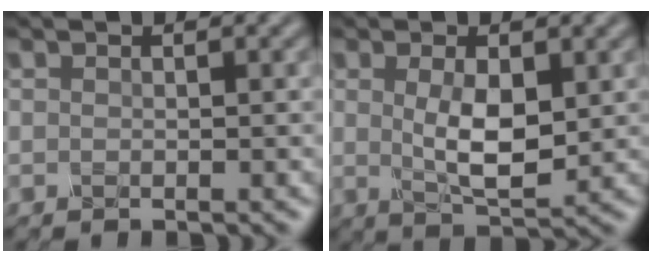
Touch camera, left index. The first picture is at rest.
{"total": 4.6, "force": [0.5, 1.8, 4.2], "torque": [-0.082, -0.004, 0.016]}